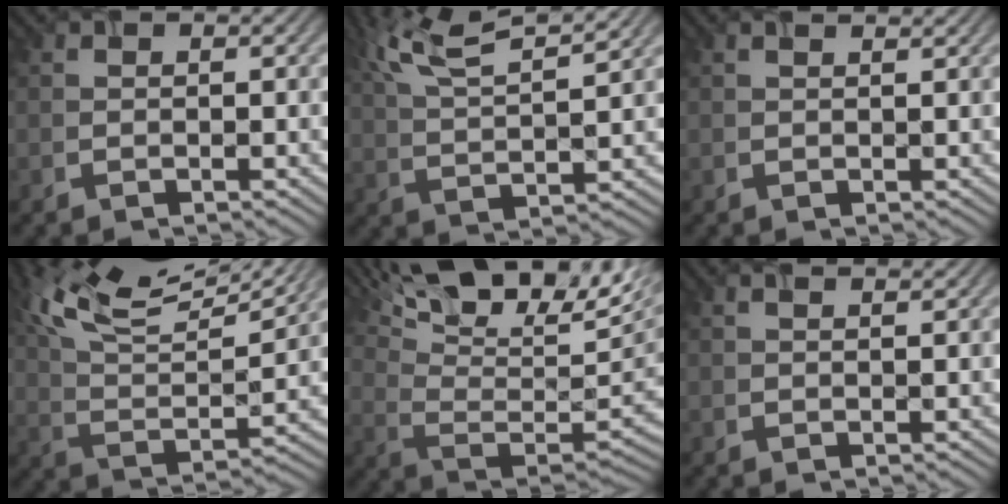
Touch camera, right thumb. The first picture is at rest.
{"total": 10.5, "force": [7.3, 2.7, 7.1], "torque": [-0.156, 0.012, 0.118]}
{"total": 0.7, "force": [0.6, 0.1, 0.4], "torque": [-0.002, 0.003, 0.008]}
{"total": 15.1, "force": [10.0, 5.4, 10.0], "torque": [-0.233, 0.028, 0.145]}
{"total": 17.8, "force": [8.7, 6.8, 13.9], "torque": [-0.237, 0.030, 0.128]}
{"total": 1.1, "force": [0.8, 0.1, 0.6], "torque": [-0.005, 0.003, 0.012]}